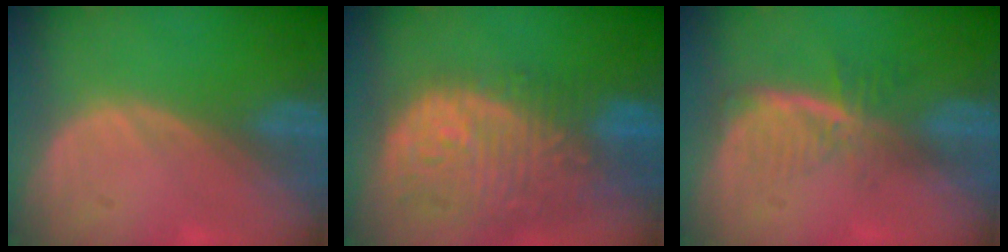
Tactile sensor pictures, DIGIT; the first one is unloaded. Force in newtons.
{"total": 13.4, "press": 11.3, "slide": 7.3}
{"total": 5.9, "press": 5.1, "slide": 3.0}